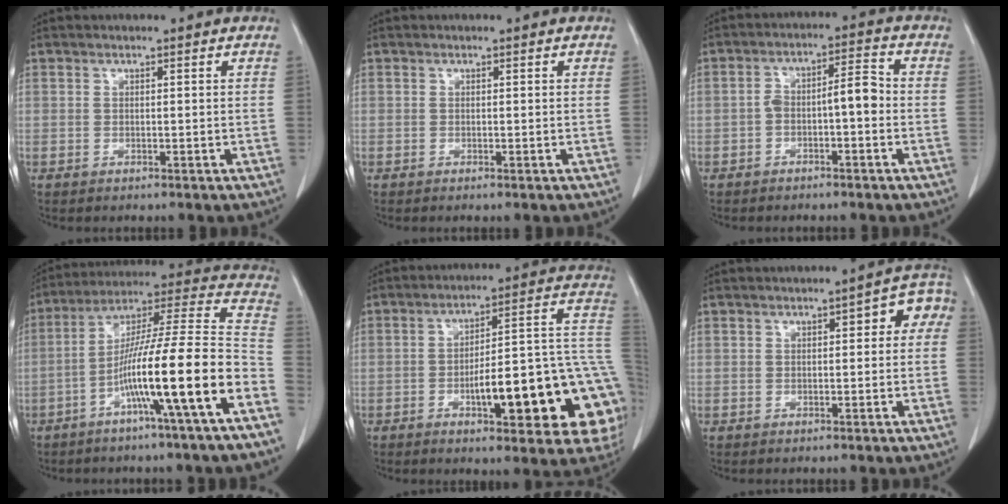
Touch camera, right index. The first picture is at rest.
{"total": 0.0}
{"total": 5.3, "force": [-1.4, 1.5, 4.9], "torque": [-0.084, 0.030, -0.021]}
{"total": 19.7, "force": [-8.2, -0.9, 17.9], "torque": [-0.269, 0.003, -0.144]}
{"total": 22.6, "force": [-6.2, 5.0, 21.2], "torque": [-0.186, 0.032, -0.073]}
{"total": 4.8, "force": [0.9, 2.0, 4.3], "torque": [-0.044, 0.032, 0.006]}